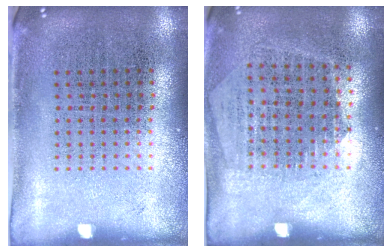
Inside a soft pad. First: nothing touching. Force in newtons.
{"total": 1.4, "press": 1.2, "slide": 0.6}